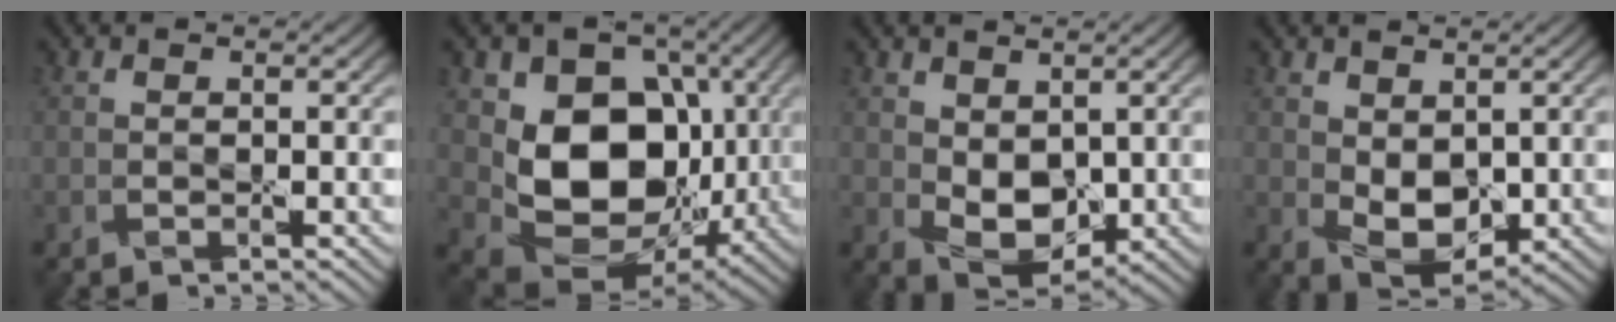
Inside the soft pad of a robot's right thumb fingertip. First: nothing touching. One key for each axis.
{"total": 12.7, "fx": 1.1, "fy": 9.7, "fz": 8.0, "tx": -0.142, "ty": -0.025, "tz": 0.023}
{"total": 6.0, "fx": 0.9, "fy": 4.0, "fz": 4.4, "tx": -0.093, "ty": -0.013, "tz": 0.021}
{"total": 5.5, "fx": 0.8, "fy": 3.5, "fz": 4.1, "tx": -0.088, "ty": -0.010, "tz": 0.020}